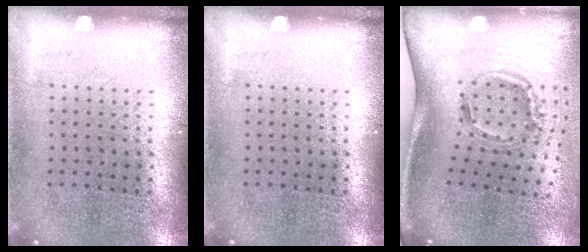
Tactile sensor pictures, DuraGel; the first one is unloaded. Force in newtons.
{"total": 0.0}
{"total": 2.0, "press": 1.2, "slide": 1.6}